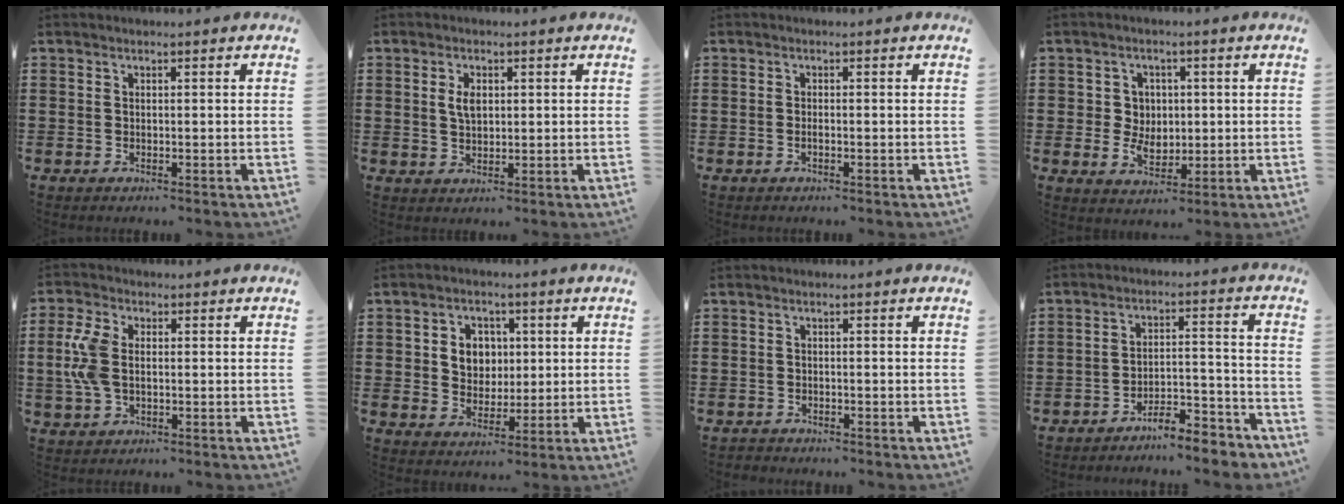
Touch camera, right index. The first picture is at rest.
{"total": 3.1, "force": [0.7, 1.6, 2.5], "torque": [-0.053, 0.008, 0.012]}
{"total": 0.6, "force": [-0.3, 0.1, 0.5], "torque": [-0.011, -0.004, -0.004]}
{"total": 4.3, "force": [0.2, 3.8, 2.1], "torque": [-0.046, 0.010, -0.001]}
{"total": 6.7, "force": [0.2, 4.1, 5.4], "torque": [-0.142, 0.002, -0.006]}
{"total": 5.2, "force": [1.0, 4.6, 2.2], "torque": [-0.055, 0.013, 0.014]}
{"total": 0.8, "force": [-0.8, 0.2, -0.1], "torque": [-0.001, 0.001, -0.018]}
{"total": 5.7, "force": [-5.5, 0.4, 1.4], "torque": [-0.023, 0.010, -0.109]}